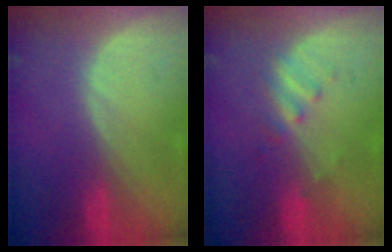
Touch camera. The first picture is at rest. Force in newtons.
{"total": 2.7, "press": 2.7, "slide": 0.5}